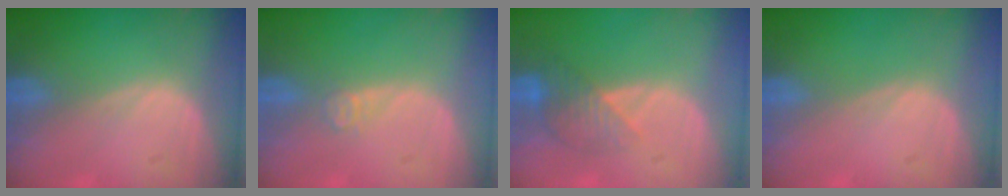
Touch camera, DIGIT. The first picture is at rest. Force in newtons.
{"total": 2.0, "press": 1.6, "slide": 1.1}
{"total": 4.2, "press": 4.1, "slide": 0.5}
{"total": 0.0}